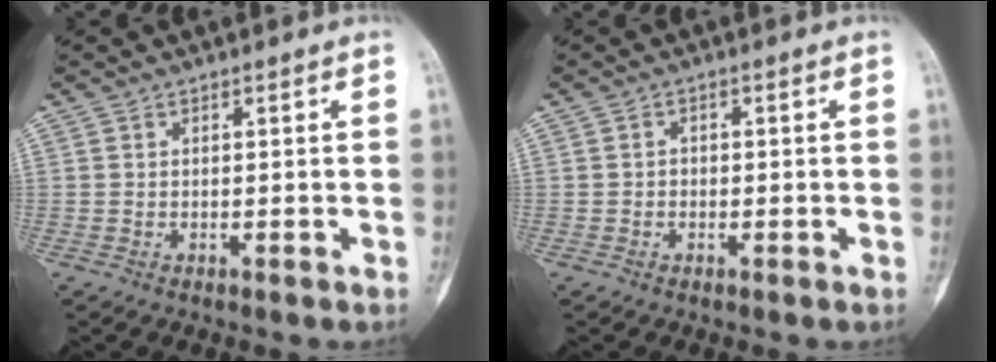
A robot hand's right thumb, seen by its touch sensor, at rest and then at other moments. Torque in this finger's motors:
{"motor_torque": [-0.70, -0.11, 0.11, 0.00, -0.05]}